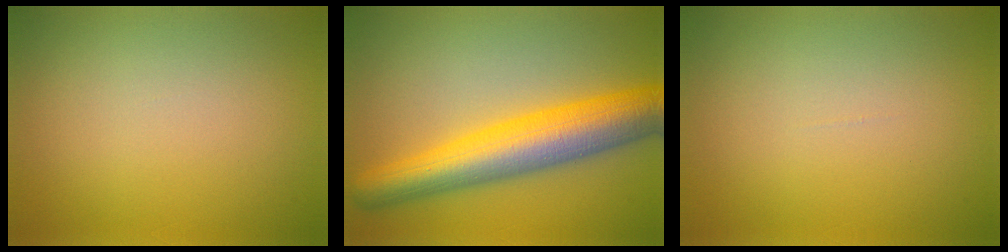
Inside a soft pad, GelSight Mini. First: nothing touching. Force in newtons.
{"total": 9.7, "press": 9.7, "slide": 0.2}
{"total": 0.0}